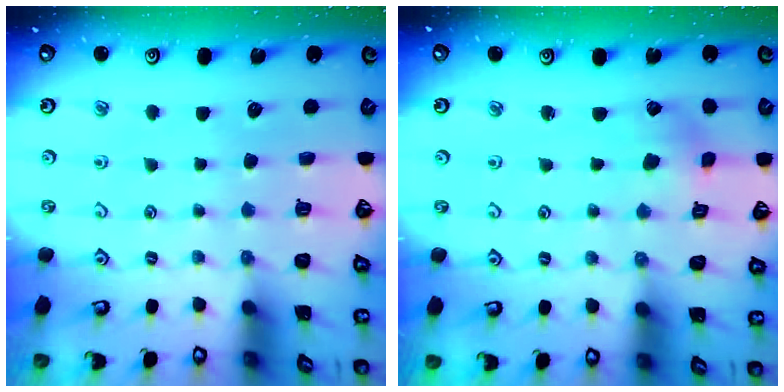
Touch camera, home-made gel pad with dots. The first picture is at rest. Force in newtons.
{"total": 2.0, "press": 2.0, "slide": 0.2}